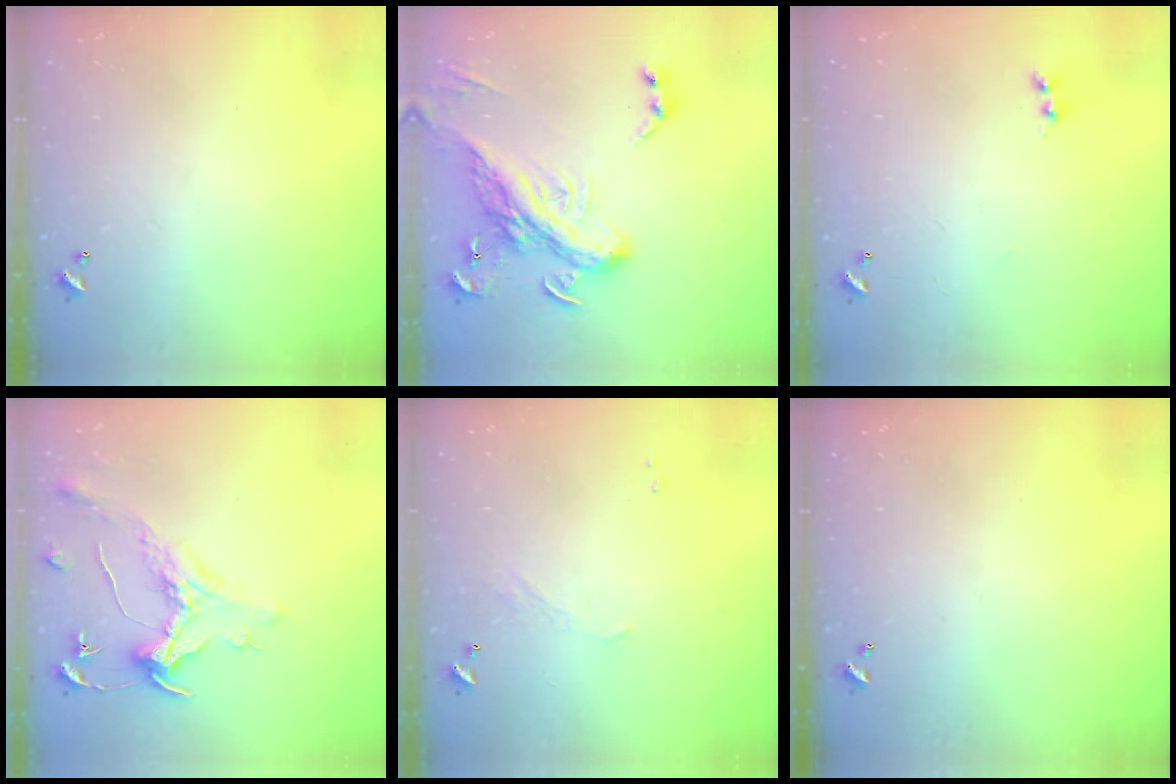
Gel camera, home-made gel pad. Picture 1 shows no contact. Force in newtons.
{"total": 9.9, "press": 9.7, "slide": 2.0}
{"total": 1.5, "press": 1.4, "slide": 0.5}
{"total": 1.6, "press": 1.4, "slide": 0.7}
{"total": 0.6, "press": 0.0, "slide": 0.6}
{"total": 0.0}